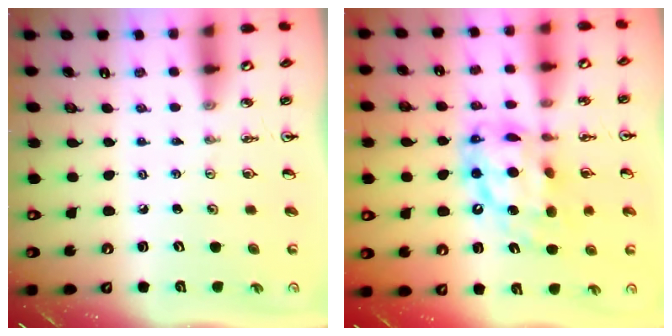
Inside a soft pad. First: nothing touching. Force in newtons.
{"total": 15.9, "press": 15.9, "slide": 1.4}